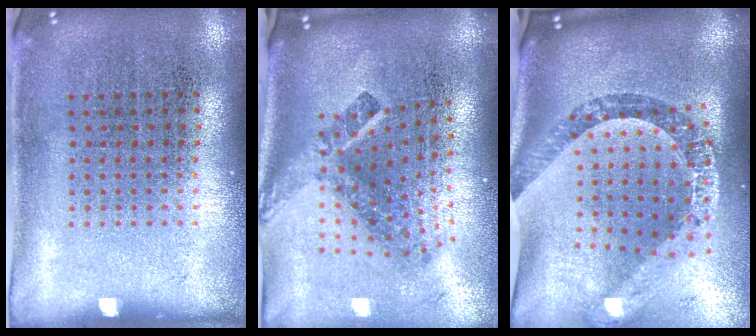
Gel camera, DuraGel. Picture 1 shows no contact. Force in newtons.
{"total": 2.7, "press": 1.6, "slide": 2.1}
{"total": 2.8, "press": 2.1, "slide": 1.8}